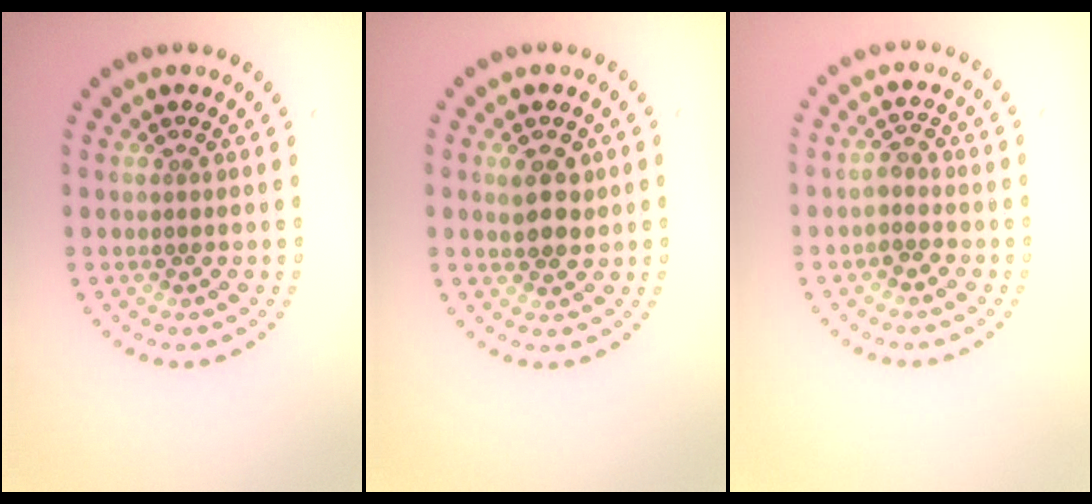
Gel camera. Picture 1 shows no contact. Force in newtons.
{"total": 2.4, "press": 2.3, "slide": 0.6}
{"total": 1.5, "press": 1.2, "slide": 0.8}